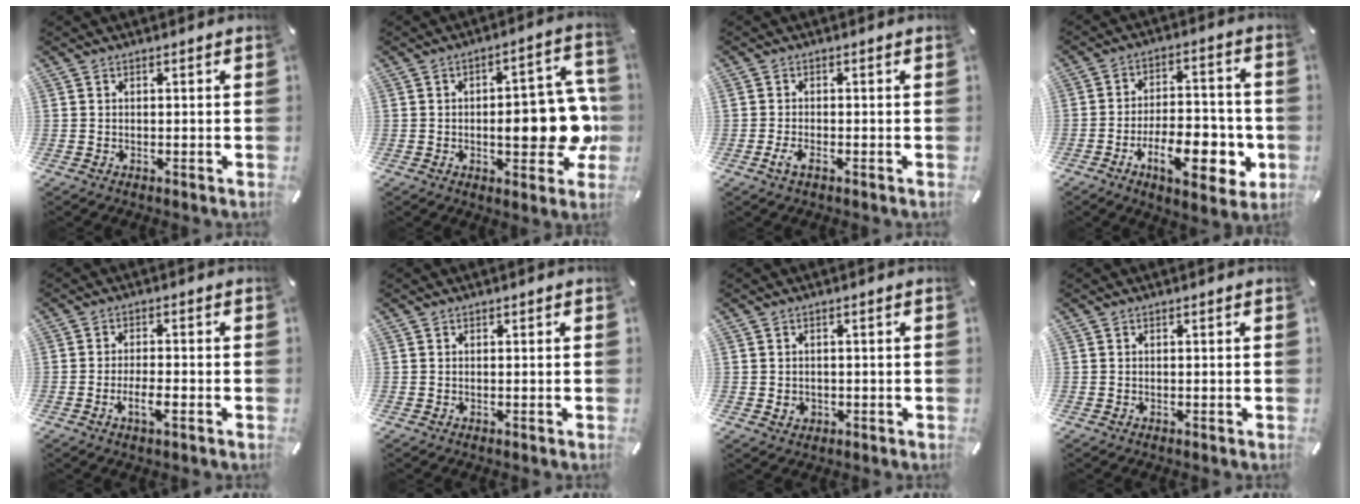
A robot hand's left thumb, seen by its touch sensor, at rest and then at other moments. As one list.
[{"total": 16.4, "force": [-1.8, 6.4, 15.0], "torque": [-0.189, 0.001, -0.020]}, {"total": 2.5, "force": [-1.0, 0.7, 2.2], "torque": [-0.043, -0.001, -0.019]}, {"total": 16.8, "force": [-6.4, 7.9, 13.3], "torque": [-0.180, 0.027, -0.094]}, {"total": 5.0, "force": [-2.0, 1.3, 4.4], "torque": [-0.083, -0.002, -0.036]}, {"total": 0.0}, {"total": 1.6, "force": [-0.2, 1.5, 0.4], "torque": [-0.011, 0.005, -0.006]}, {"total": 0.0}]